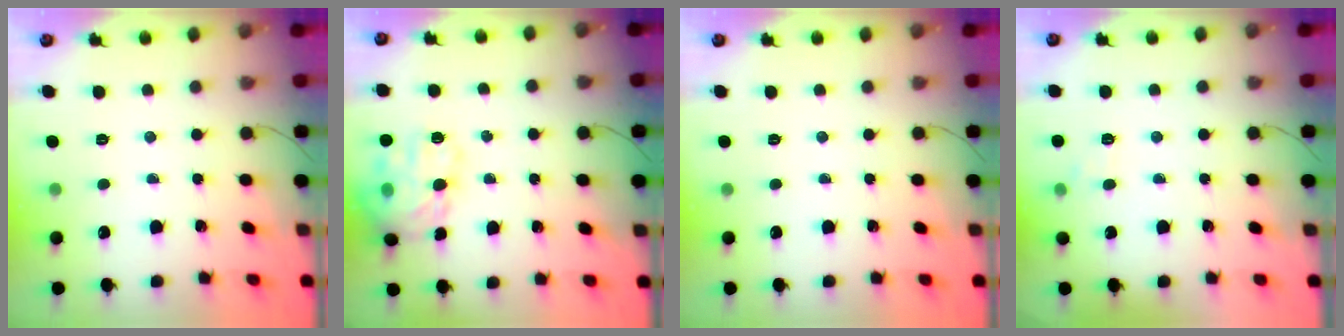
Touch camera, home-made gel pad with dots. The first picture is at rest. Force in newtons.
{"total": 17.6, "press": 17.5, "slide": 1.3}
{"total": 0.0}
{"total": 4.9, "press": 4.7, "slide": 1.3}